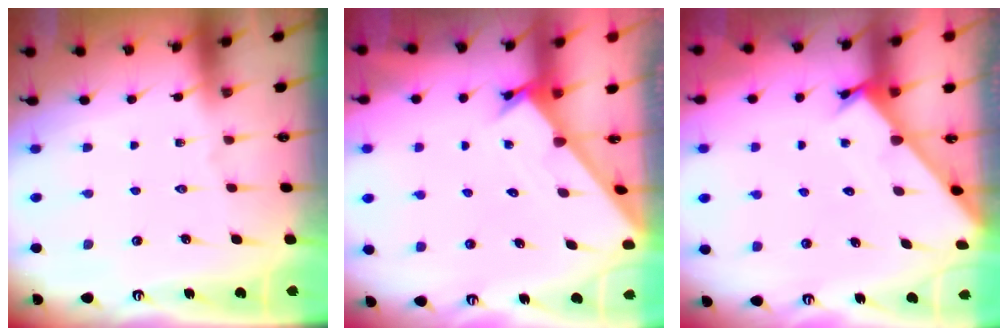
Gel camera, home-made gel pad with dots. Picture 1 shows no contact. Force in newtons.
{"total": 1.7, "press": 1.7, "slide": 0.1}
{"total": 2.4, "press": 2.4, "slide": 0.3}